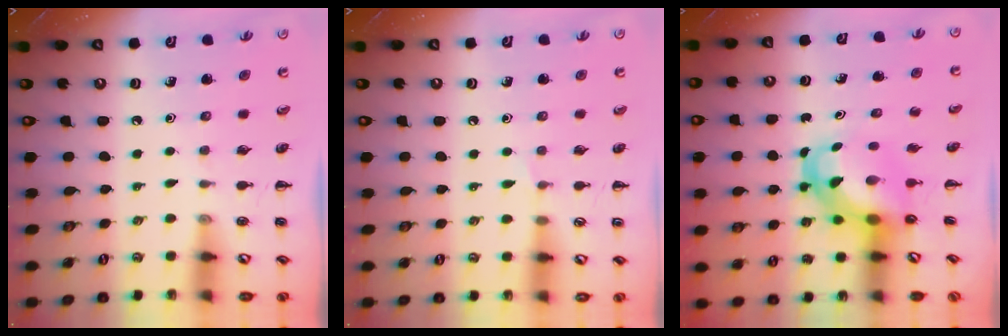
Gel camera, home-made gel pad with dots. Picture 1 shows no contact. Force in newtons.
{"total": 3.0, "press": 2.8, "slide": 1.1}
{"total": 4.7, "press": 4.7, "slide": 0.9}